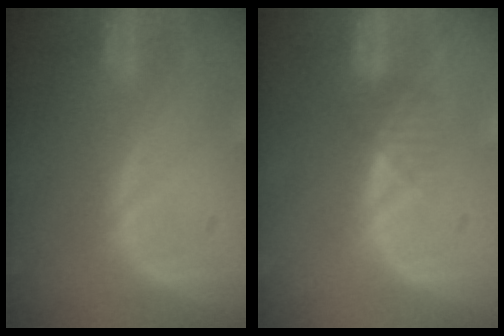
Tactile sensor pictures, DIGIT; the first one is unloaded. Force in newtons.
{"total": 1.9, "press": 1.6, "slide": 1.0}